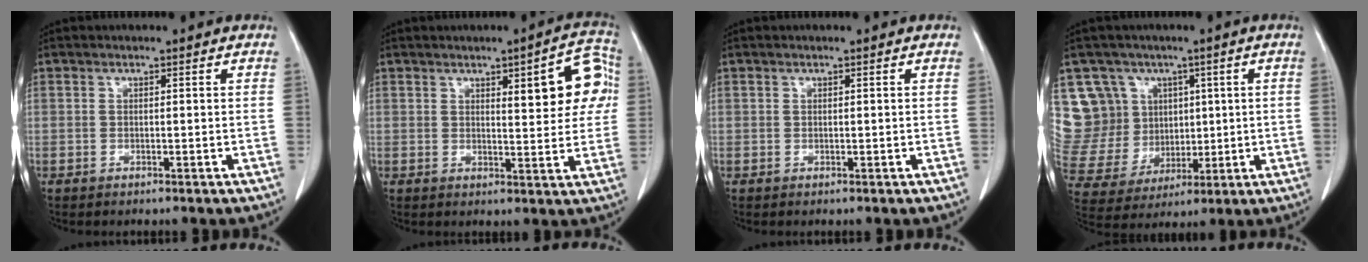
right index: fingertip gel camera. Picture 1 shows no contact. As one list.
[{"total": 9.1, "force": [2.7, 2.6, 8.3], "torque": [-0.093, 0.018, 0.032]}, {"total": 0.0}, {"total": 12.7, "force": [5.2, 11.4, 2.1], "torque": [-0.073, 0.059, 0.126]}]